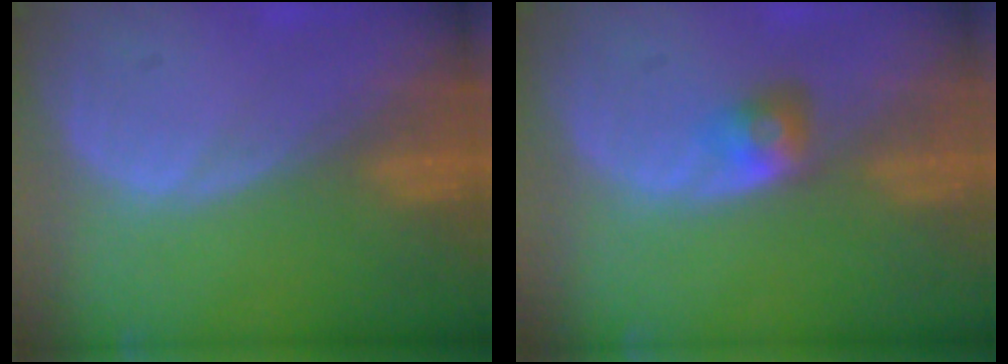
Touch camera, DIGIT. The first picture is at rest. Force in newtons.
{"total": 2.9, "press": 2.4, "slide": 1.5}